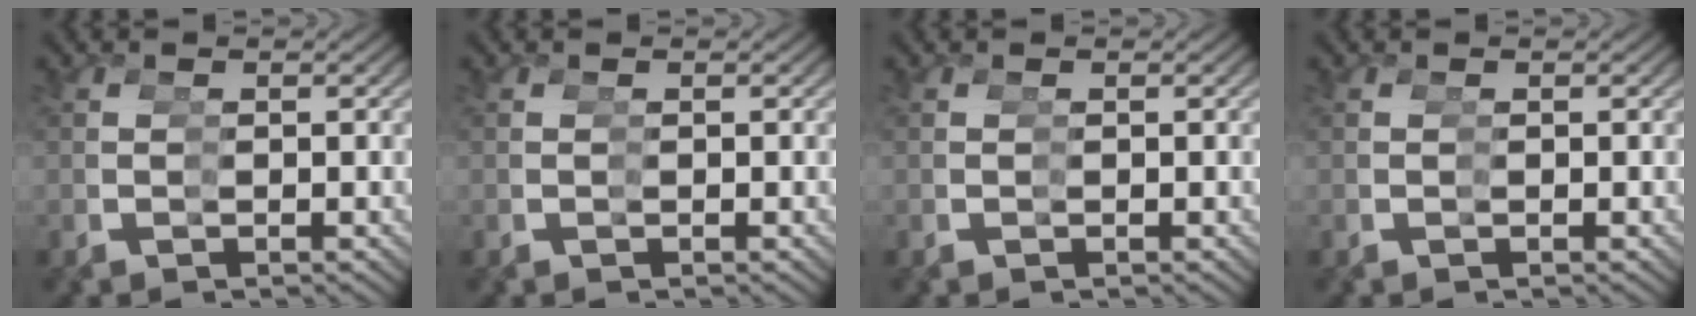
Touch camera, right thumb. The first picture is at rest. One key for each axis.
{"total": 0.0}
{"total": 0.0}
{"total": 0.0}